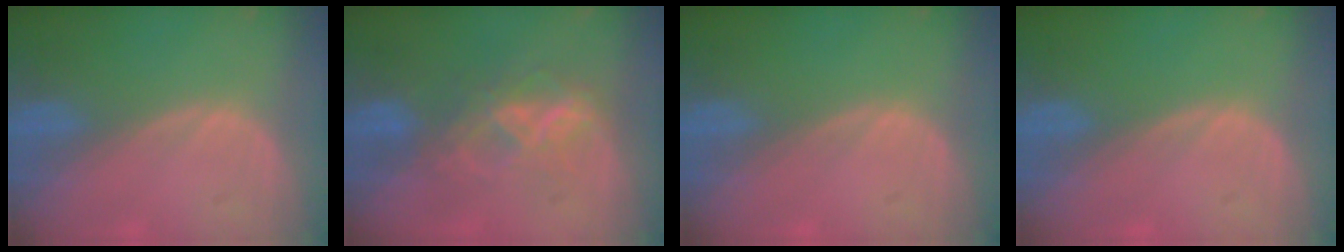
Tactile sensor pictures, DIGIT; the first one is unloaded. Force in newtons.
{"total": 5.9, "press": 5.9, "slide": 0.8}
{"total": 0.0}
{"total": 0.0}